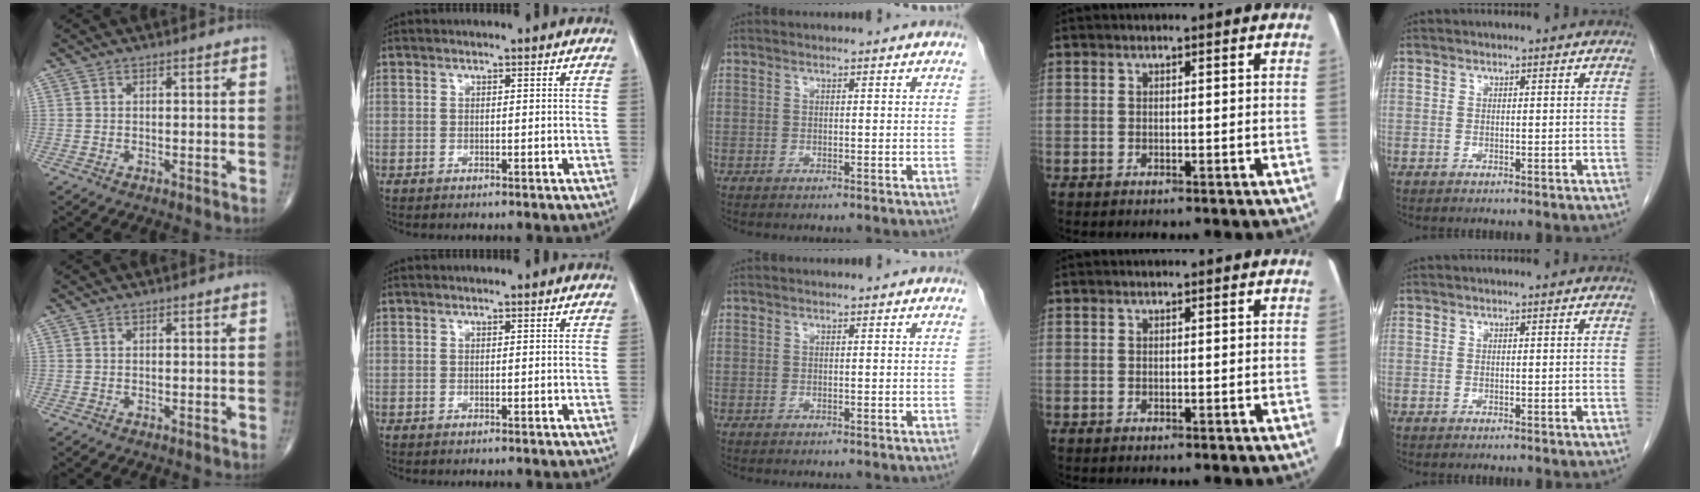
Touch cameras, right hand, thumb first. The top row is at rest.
{}